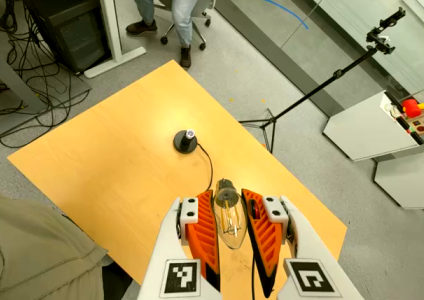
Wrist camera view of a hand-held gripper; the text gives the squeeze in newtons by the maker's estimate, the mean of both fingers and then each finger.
{"total": 21.7, "left": 23.4, "right": 19.9}